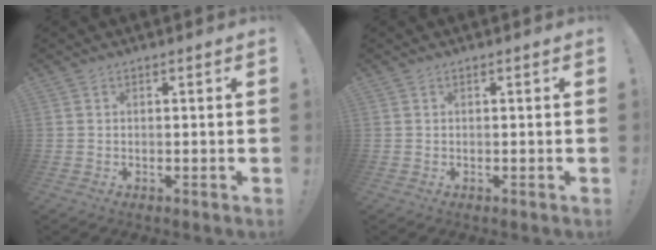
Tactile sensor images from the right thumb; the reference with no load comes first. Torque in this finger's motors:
{"motor_torque": [-0.08, 0.08, 0.00, 0.00, 0.00]}